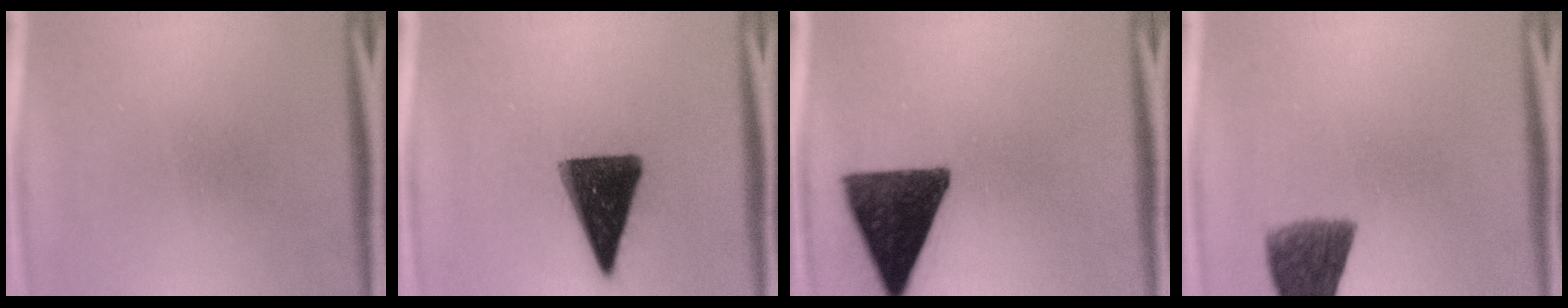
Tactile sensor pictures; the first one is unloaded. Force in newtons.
{"total": 14.7}
{"total": 14.1}
{"total": 8.2}